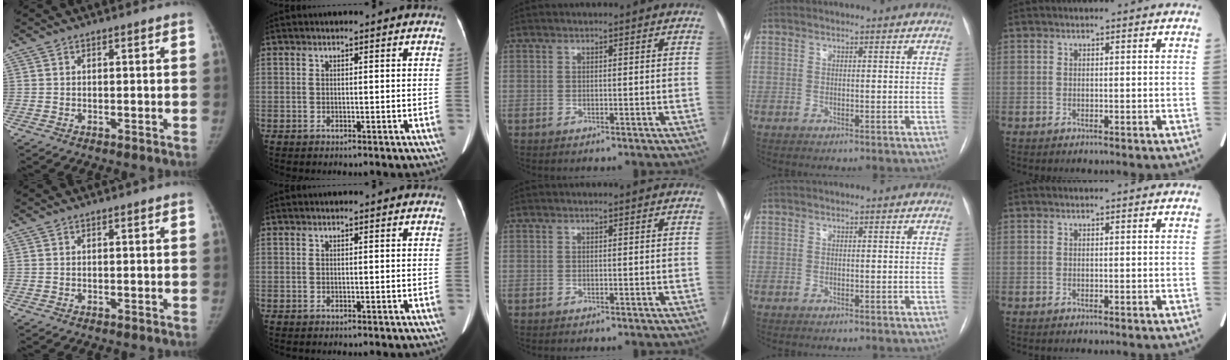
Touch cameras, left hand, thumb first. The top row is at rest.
{}